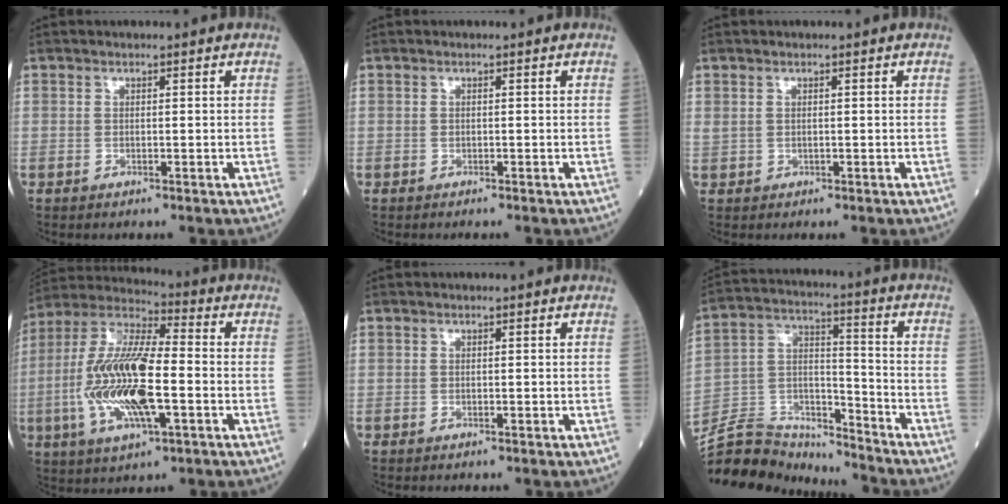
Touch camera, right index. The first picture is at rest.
{"total": 0.0}
{"total": 0.8, "force": [0.3, 0.5, 0.6], "torque": [-0.021, 0.005, 0.014]}
{"total": 17.2, "force": [-3.2, 4.4, 16.3], "torque": [-0.343, -0.002, -0.060]}
{"total": 0.0}
{"total": 14.2, "force": [-13.9, 2.6, 1.1], "torque": [-0.025, 0.043, -0.250]}